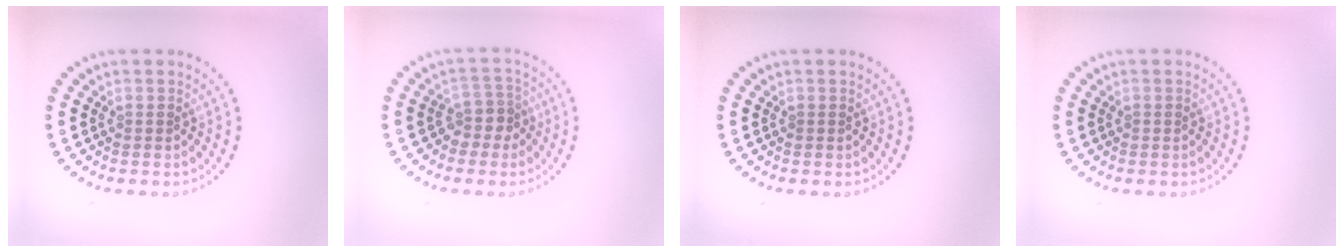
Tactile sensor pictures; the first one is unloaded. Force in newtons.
{"total": 2.2, "press": 1.7, "slide": 1.4}
{"total": 0.0}
{"total": 0.0}